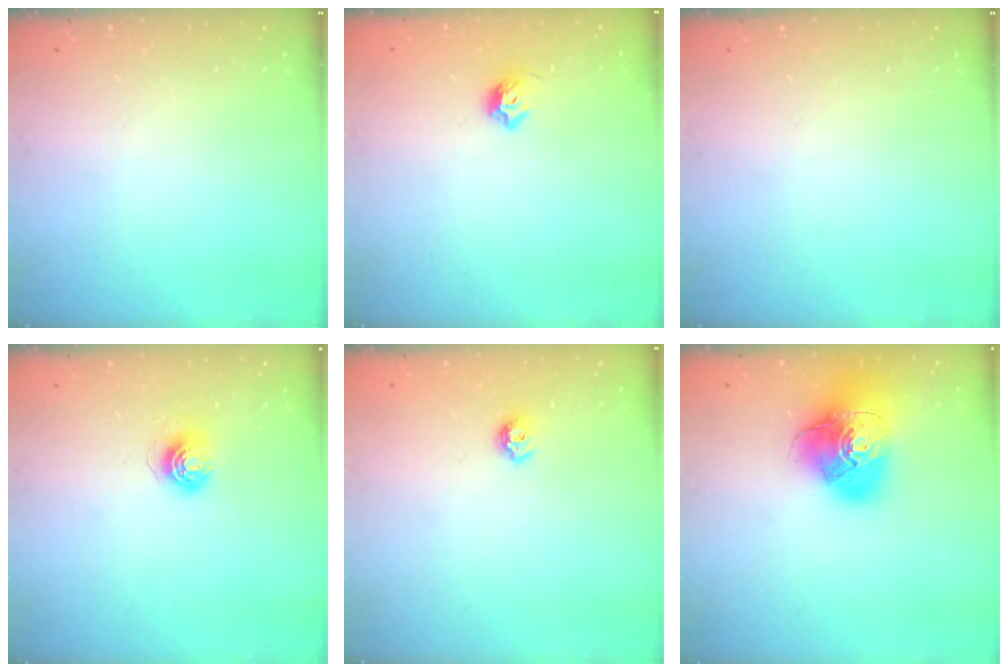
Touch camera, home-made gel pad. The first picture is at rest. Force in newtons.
{"total": 6.2, "press": 6.1, "slide": 0.9}
{"total": 0.0}
{"total": 5.5, "press": 5.5, "slide": 0.4}
{"total": 6.0, "press": 5.9, "slide": 0.8}
{"total": 16.2, "press": 16.0, "slide": 2.1}